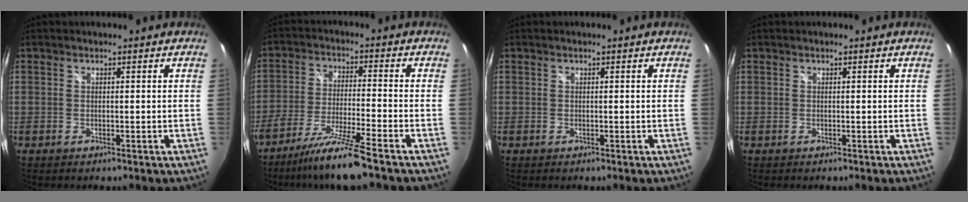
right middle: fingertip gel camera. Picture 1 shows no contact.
{"total": 10.4, "force": [-8.3, -1.1, 6.2], "torque": [-0.132, -0.015, -0.147]}
{"total": 0.0}
{"total": 0.0}